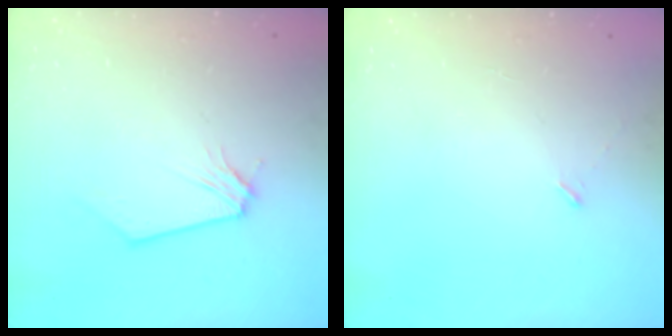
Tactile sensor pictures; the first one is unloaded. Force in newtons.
{"total": 1.6, "press": 1.6, "slide": 0.4}